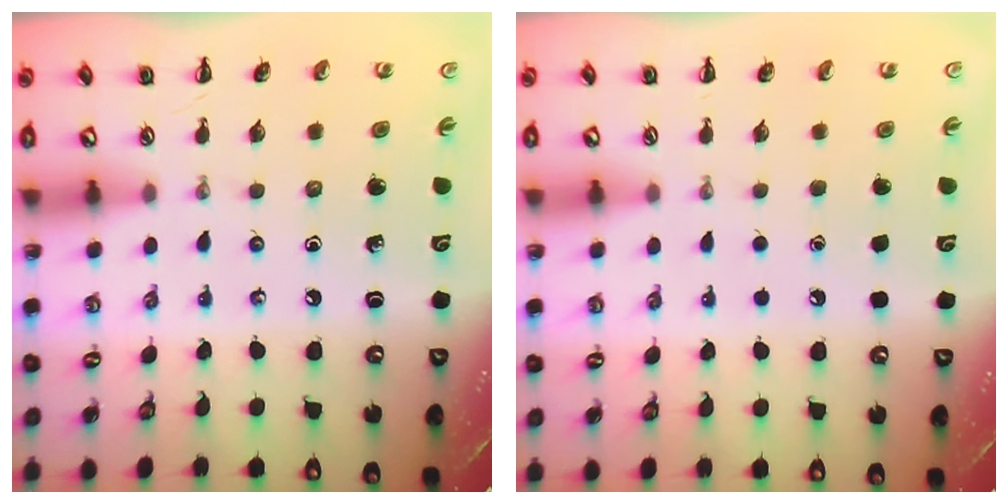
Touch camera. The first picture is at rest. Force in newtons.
{"total": 1.9, "press": 1.9, "slide": 0.2}